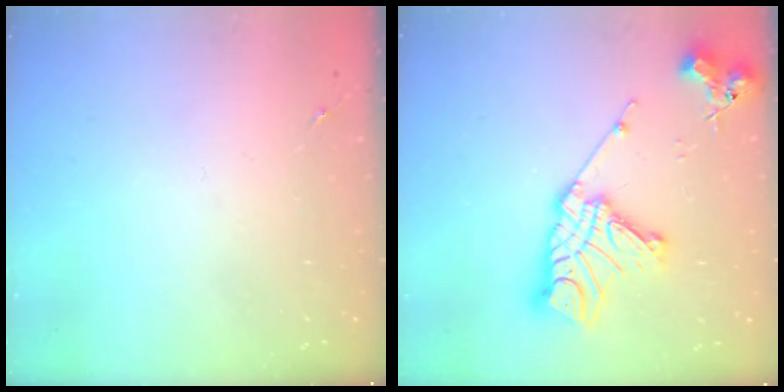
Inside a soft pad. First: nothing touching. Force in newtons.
{"total": 19.3, "press": 19.2, "slide": 1.8}